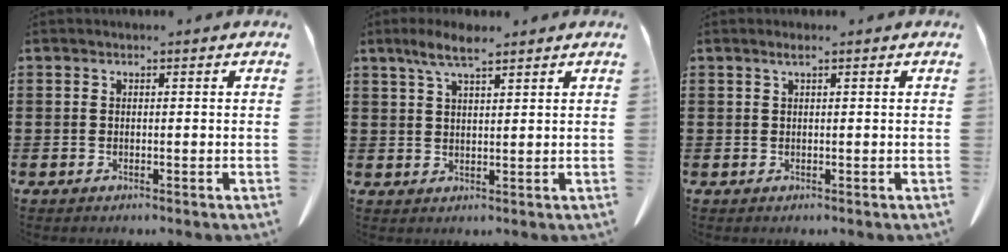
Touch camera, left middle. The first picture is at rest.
{"total": 5.3, "force": [3.5, 1.1, 3.8], "torque": [-0.082, 0.003, 0.062]}
{"total": 0.8, "force": [0.4, 0.0, 0.7], "torque": [-0.014, 0.000, 0.007]}